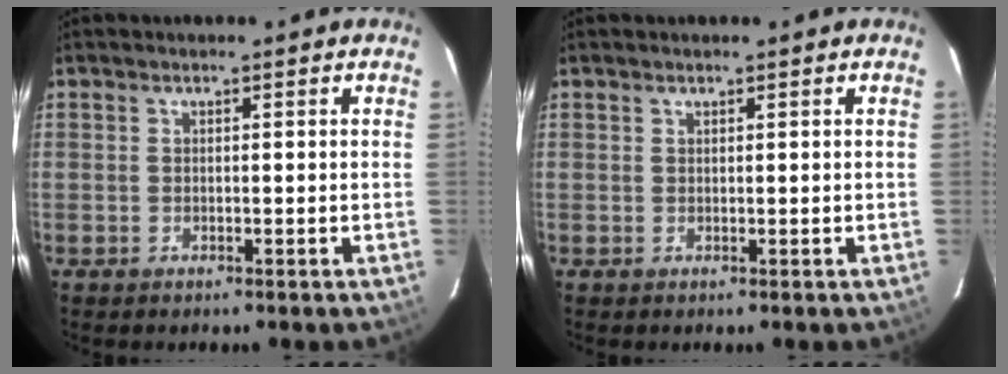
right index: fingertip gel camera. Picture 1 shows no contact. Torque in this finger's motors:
{"motor_torque": [0.25, 0.13, 0.02, 0.01]}